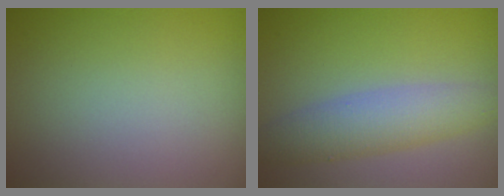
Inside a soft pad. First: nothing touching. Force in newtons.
{"total": 4.3, "press": 4.3, "slide": 0.1}